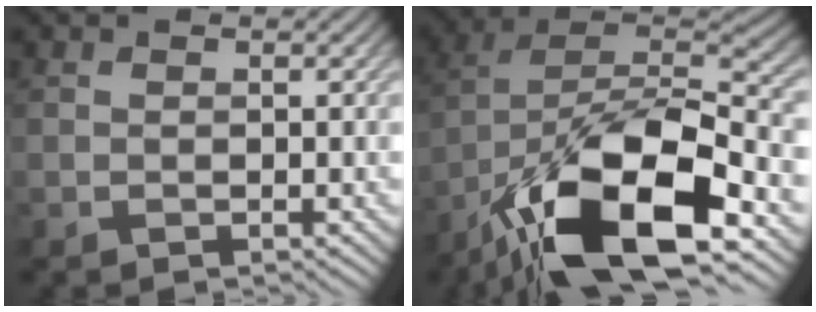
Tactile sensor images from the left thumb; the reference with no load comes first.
{"total": 17.1, "force": [-9.1, 7.0, 12.6], "torque": [-0.220, -0.015, -0.176]}